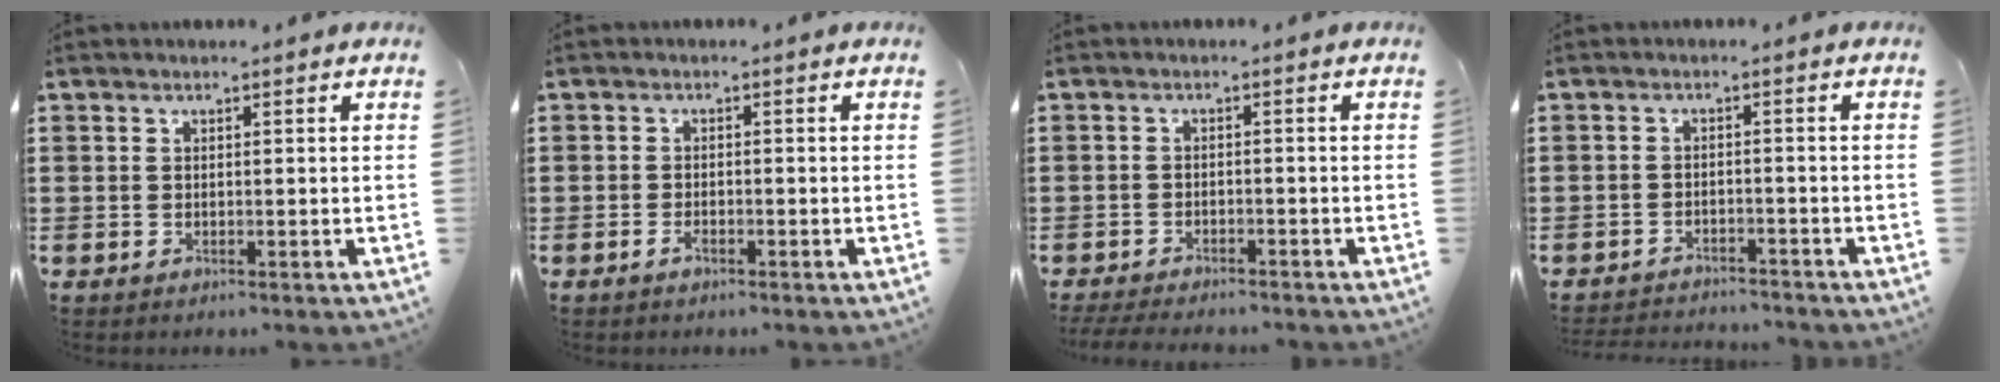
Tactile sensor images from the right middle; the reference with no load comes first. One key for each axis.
{"total": 1.5, "fx": -1.0, "fy": 0.5, "fz": 1.1, "tx": -0.030, "ty": -0.004, "tz": -0.021}
{"total": 2.4, "fx": -2.4, "fy": 0.3, "fz": 0.3, "tx": -0.016, "ty": -0.002, "tz": -0.052}
{"total": 2.5, "fx": -2.5, "fy": 0.2, "fz": -0.1, "tx": -0.004, "ty": 0.000, "tz": -0.054}